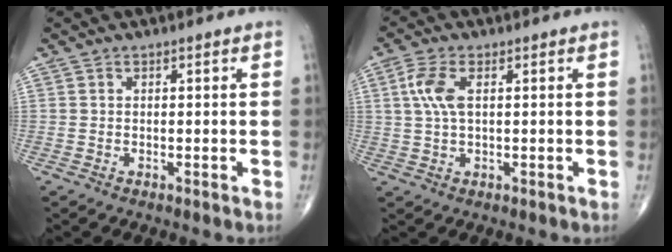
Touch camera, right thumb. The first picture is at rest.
{"total": 5.6, "force": [1.4, 2.6, 4.8], "torque": [-0.120, 0.009, 0.030]}